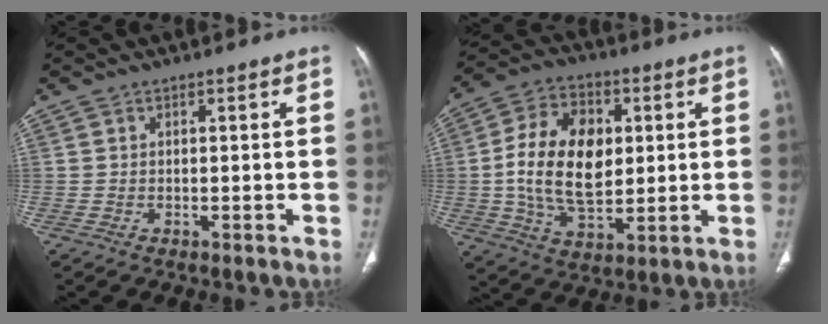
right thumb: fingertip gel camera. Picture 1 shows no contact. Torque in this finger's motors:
{"motor_torque": [2.06, 2.23, 1.09, -0.83, 0.30]}